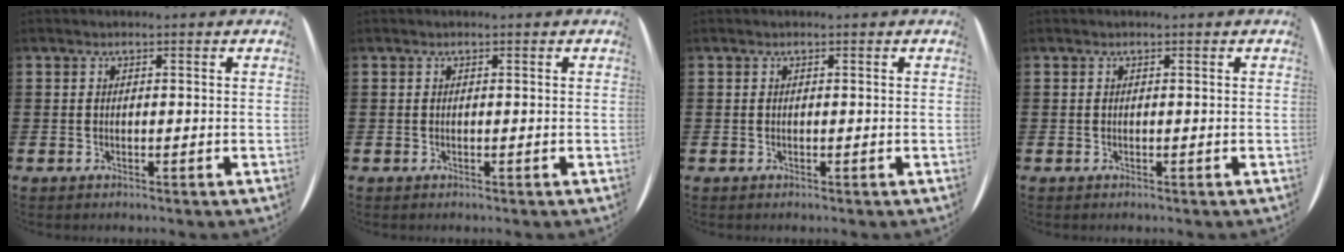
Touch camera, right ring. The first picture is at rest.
{"total": 0.0}
{"total": 0.0}
{"total": 0.0}